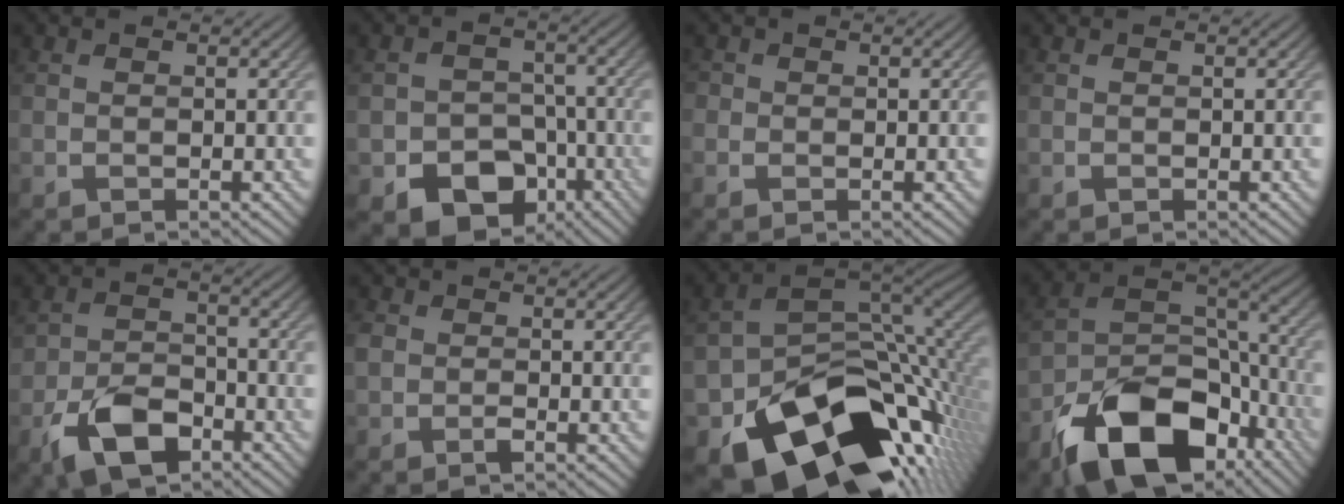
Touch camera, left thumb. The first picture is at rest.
{"total": 10.1, "force": [-5.6, 7.0, 4.6], "torque": [-0.075, -0.017, -0.098]}
{"total": 1.0, "force": [0.1, 1.0, 0.1], "torque": [0.003, -0.002, -0.003]}
{"total": 0.0}
{"total": 7.5, "force": [-4.3, 4.2, 4.5], "torque": [-0.086, -0.003, -0.091]}
{"total": 2.6, "force": [-0.9, 1.9, 1.6], "torque": [-0.036, -0.005, -0.024]}
{"total": 17.3, "force": [-8.6, 10.7, 10.6], "torque": [-0.168, -0.046, -0.126]}
{"total": 17.2, "force": [-10.7, 9.1, 9.9], "torque": [-0.186, -0.034, -0.194]}